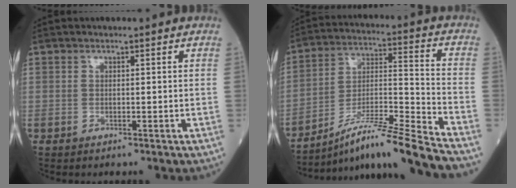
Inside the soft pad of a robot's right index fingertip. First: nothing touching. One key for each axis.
{"total": 15.9, "fx": -13.4, "fy": -2.0, "fz": 8.4, "tx": -0.145, "ty": -0.002, "tz": -0.235}